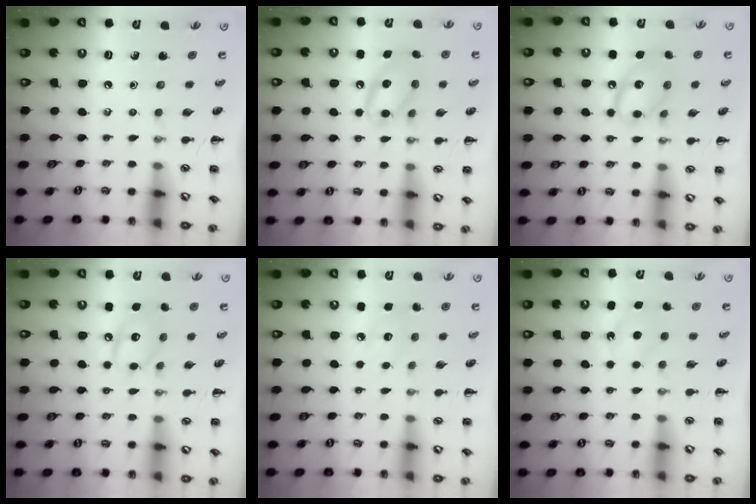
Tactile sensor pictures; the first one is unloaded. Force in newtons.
{"total": 12.8, "press": 12.8, "slide": 1.2}
{"total": 12.6, "press": 12.6, "slide": 1.3}
{"total": 10.6, "press": 10.5, "slide": 0.8}
{"total": 7.6, "press": 7.4, "slide": 1.5}
{"total": 5.4, "press": 5.2, "slide": 1.2}